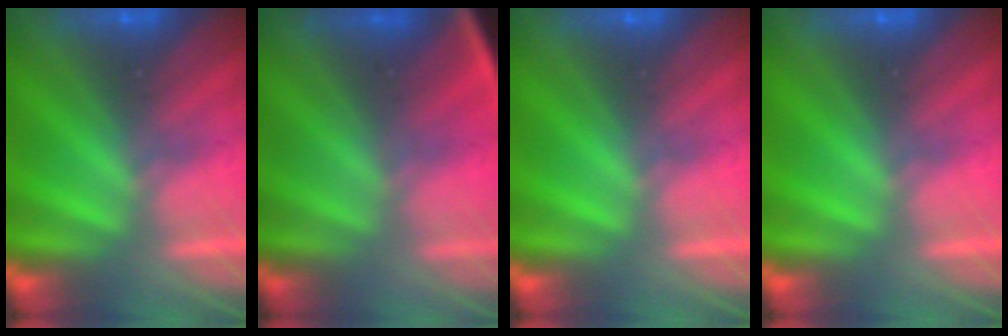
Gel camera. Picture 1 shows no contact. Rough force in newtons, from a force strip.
{"total": 2.7}
{"total": 0.0}
{"total": 0.0}